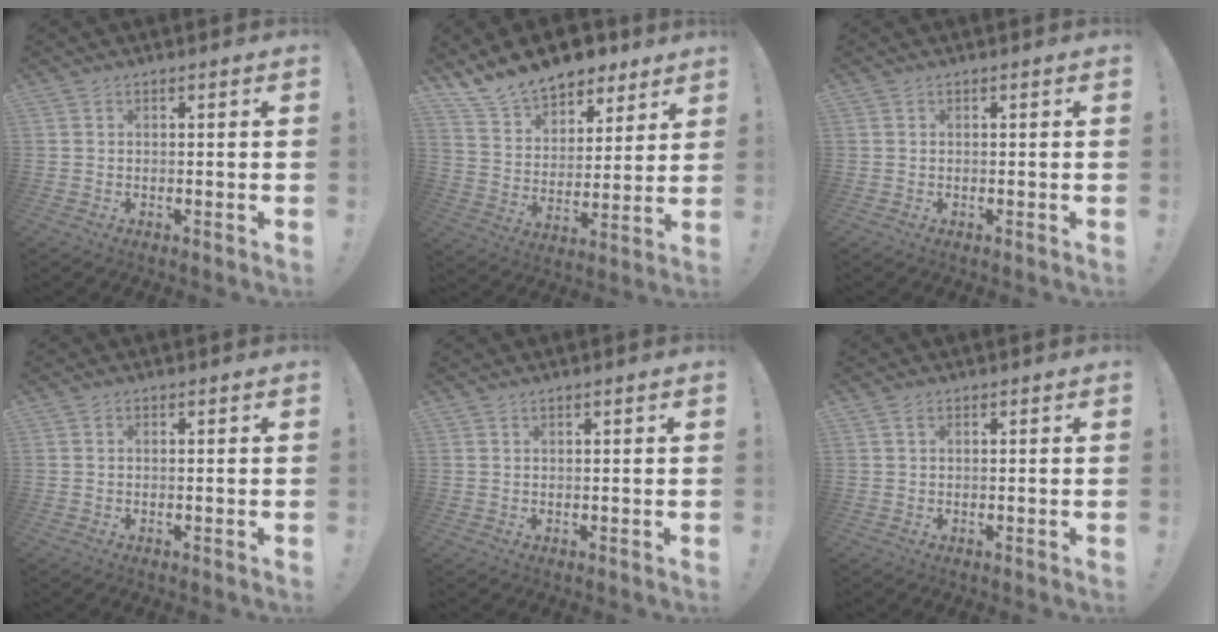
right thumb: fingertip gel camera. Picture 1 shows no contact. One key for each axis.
{"total": 14.7, "fx": 12.3, "fy": 7.0, "fz": 4.1, "tx": -0.092, "ty": -0.088, "tz": 0.230}
{"total": 0.0}
{"total": 0.0}
{"total": 0.8, "fx": 0.6, "fy": -0.2, "fz": 0.5, "tx": -0.019, "ty": 0.003, "tz": 0.012}
{"total": 1.2, "fx": 0.6, "fy": 0.4, "fz": 0.9, "tx": -0.025, "ty": 0.004, "tz": 0.012}